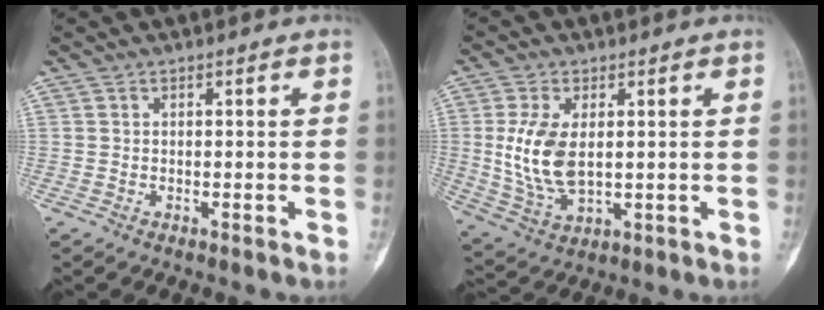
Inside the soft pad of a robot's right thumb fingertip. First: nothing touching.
{"total": 10.8, "force": [0.8, 6.0, 9.0], "torque": [-0.184, -0.012, 0.027]}